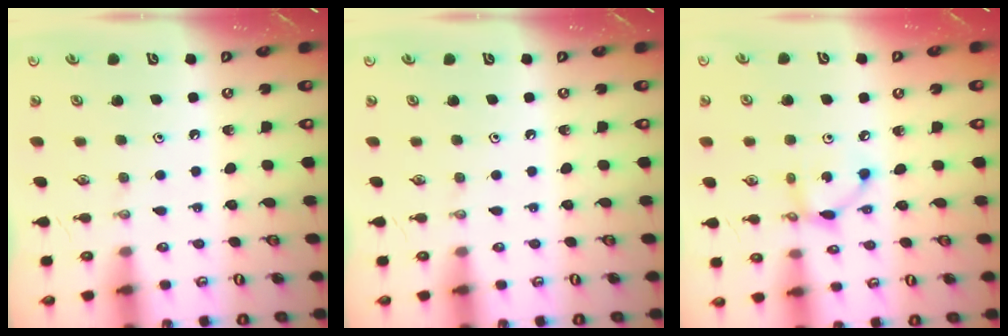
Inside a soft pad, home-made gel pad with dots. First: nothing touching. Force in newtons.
{"total": 0.0}
{"total": 6.5, "press": 6.5, "slide": 0.2}